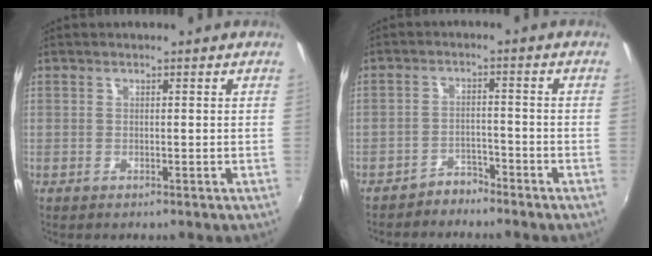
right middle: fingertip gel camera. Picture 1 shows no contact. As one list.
[{"total": 3.7, "force": [-3.4, 1.4, 0.5], "torque": [-0.021, 0.008, -0.053]}]